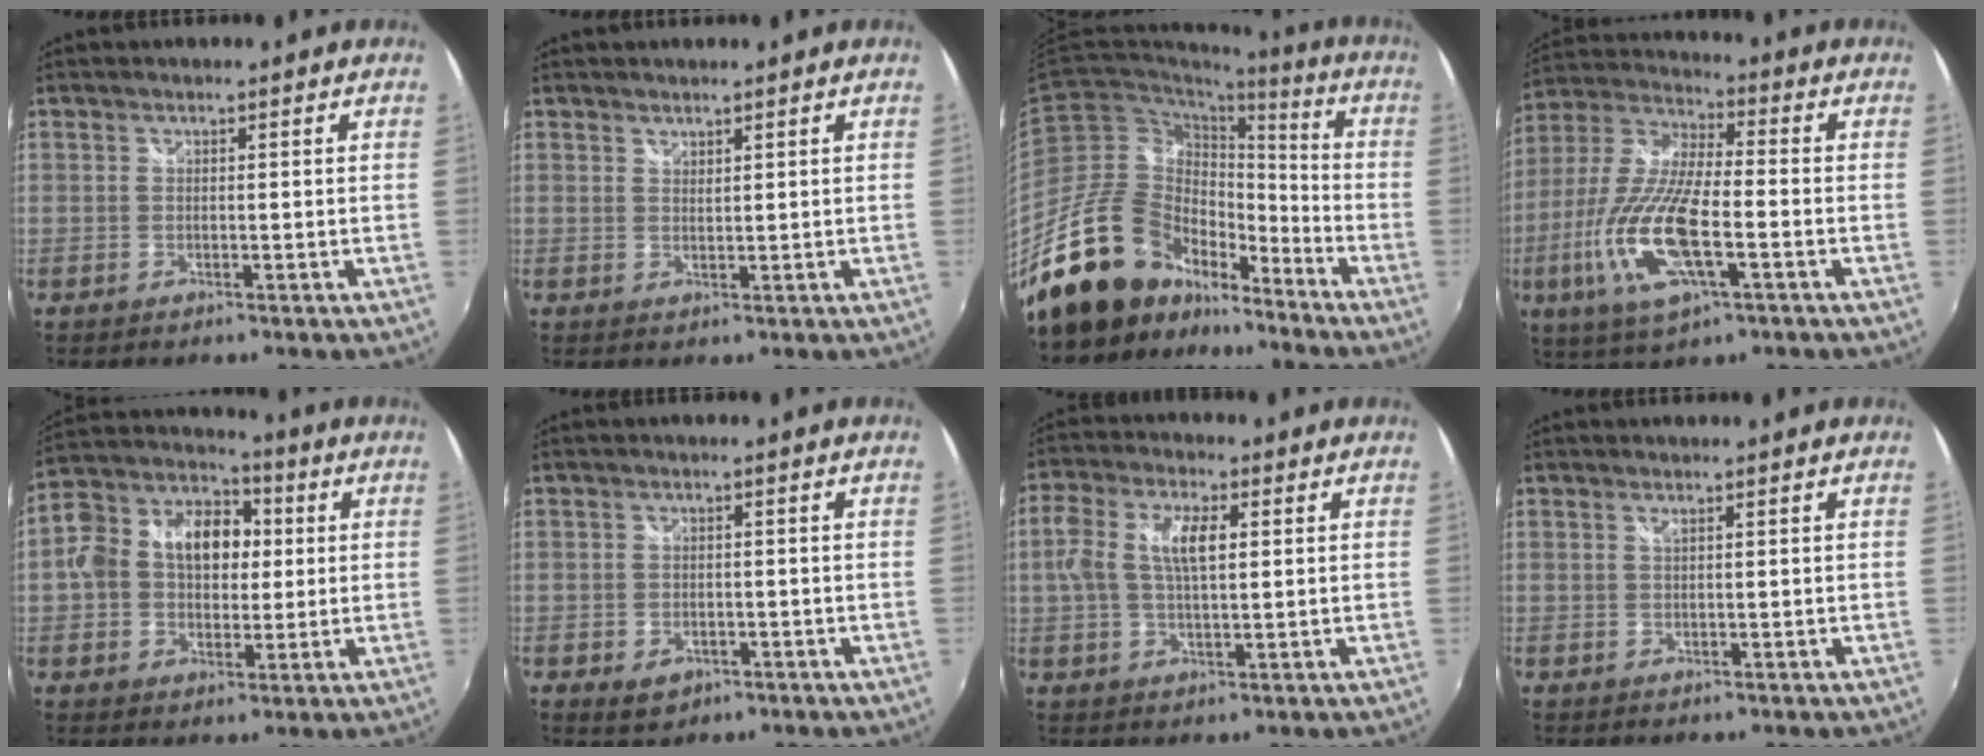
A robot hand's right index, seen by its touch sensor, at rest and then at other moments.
{"total": 1.2, "force": [1.1, 0.3, 0.2], "torque": [-0.002, 0.001, 0.019]}
{"total": 22.7, "force": [-16.1, 12.4, 10.1], "torque": [-0.198, 0.028, -0.262]}
{"total": 17.5, "force": [-5.5, 5.4, 15.7], "torque": [-0.336, -0.014, -0.107]}
{"total": 12.8, "force": [1.1, 9.1, 8.9], "torque": [-0.173, 0.039, 0.016]}
{"total": 3.9, "force": [-1.8, 2.9, 1.8], "torque": [-0.040, -0.002, -0.019]}
{"total": 8.4, "force": [1.3, 3.6, 7.5], "torque": [-0.148, 0.016, 0.026]}
{"total": 0.5, "force": [0.3, -0.1, 0.4], "torque": [-0.006, 0.001, 0.005]}